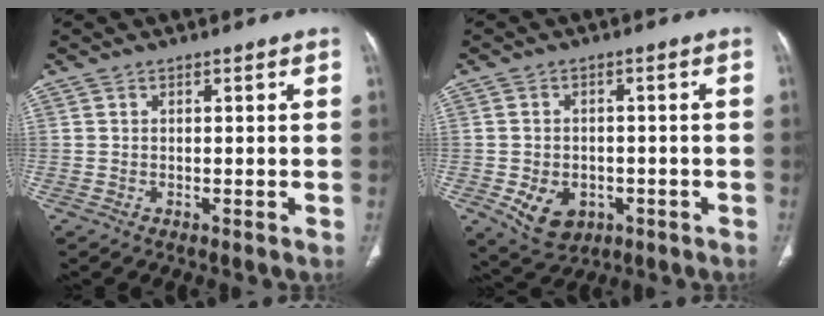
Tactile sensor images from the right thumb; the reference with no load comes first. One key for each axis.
{"total": 7.9, "fx": -2.7, "fy": 5.9, "fz": 4.6, "tx": -0.066, "ty": 0.011, "tz": -0.027}